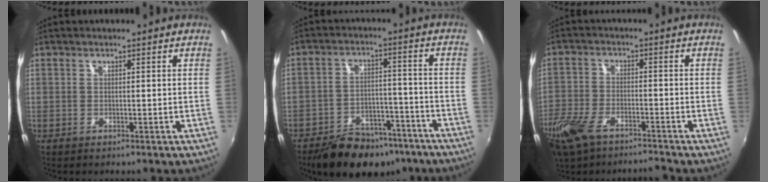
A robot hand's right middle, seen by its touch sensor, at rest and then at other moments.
{"total": 16.0, "force": [-12.2, 7.5, 7.1], "torque": [-0.139, 0.008, -0.167]}
{"total": 10.8, "force": [-8.0, 4.1, 6.1], "torque": [-0.158, -0.031, -0.160]}